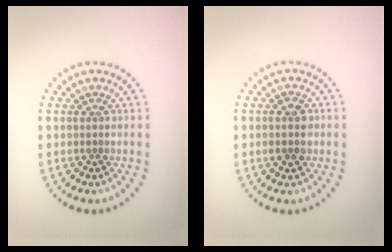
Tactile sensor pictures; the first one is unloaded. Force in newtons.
{"total": 1.9, "press": 1.9, "slide": 0.2}